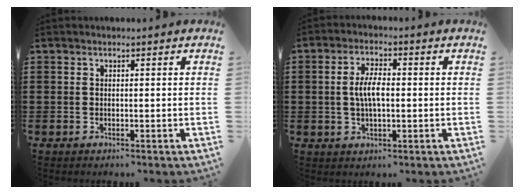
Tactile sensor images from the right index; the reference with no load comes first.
{"total": 4.9, "force": [-0.1, 1.9, 4.5], "torque": [-0.092, 0.002, -0.006]}